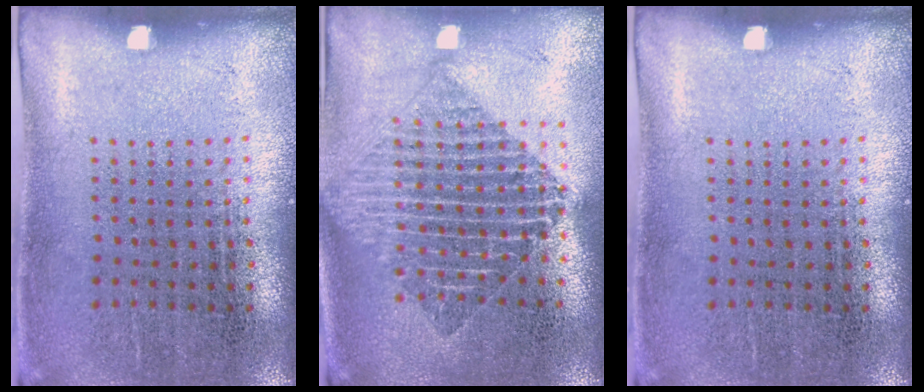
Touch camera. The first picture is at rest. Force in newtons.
{"total": 1.9, "press": 1.6, "slide": 1.1}
{"total": 0.0}